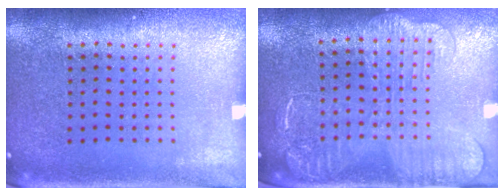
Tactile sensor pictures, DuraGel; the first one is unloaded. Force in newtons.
{"total": 2.2, "press": 2.0, "slide": 0.9}